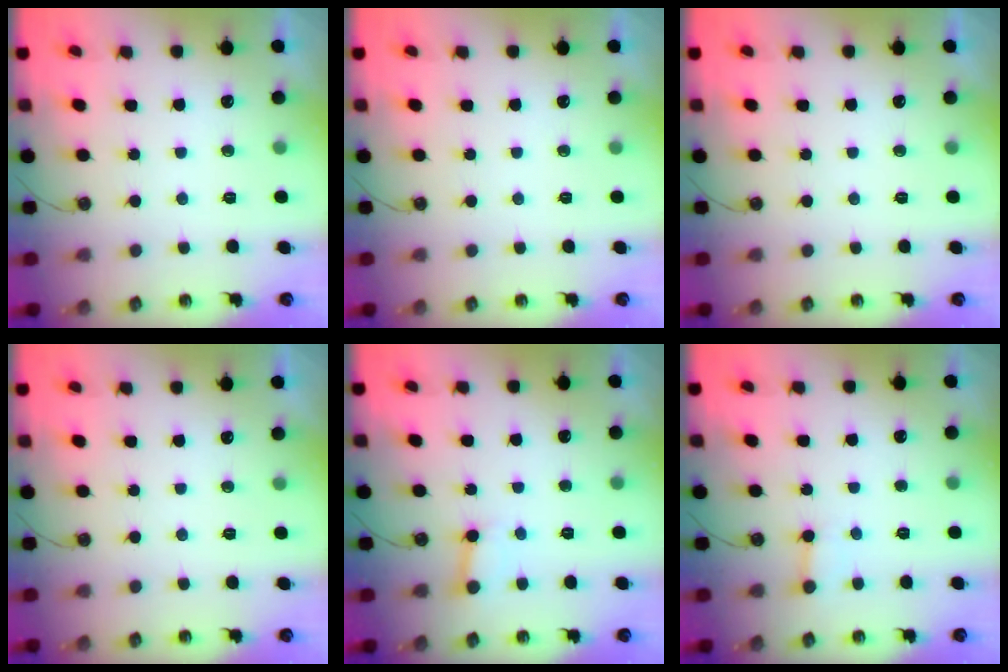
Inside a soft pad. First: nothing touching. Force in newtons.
{"total": 0.0}
{"total": 0.0}
{"total": 0.0}
{"total": 2.7, "press": 2.7, "slide": 0.2}
{"total": 2.4, "press": 2.4, "slide": 0.2}